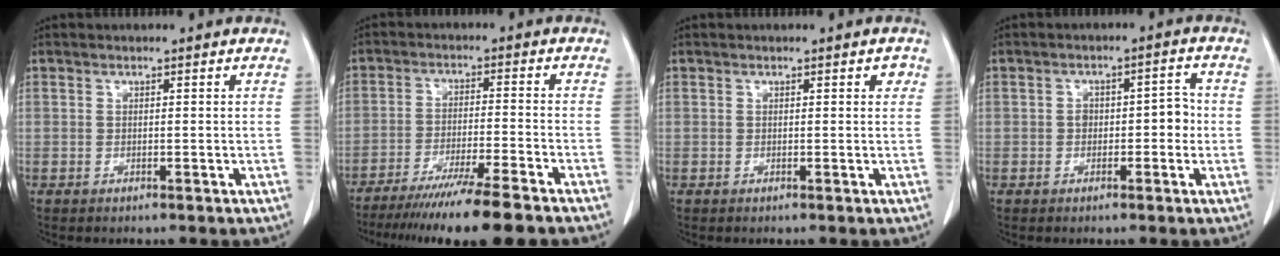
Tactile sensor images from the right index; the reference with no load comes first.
{"total": 13.9, "force": [-11.2, -1.0, 8.2], "torque": [-0.128, -0.046, -0.179]}
{"total": 1.1, "force": [0.4, 0.6, 0.8], "torque": [-0.009, 0.003, 0.005]}
{"total": 4.2, "force": [-0.6, 2.4, 3.4], "torque": [-0.040, 0.023, -0.007]}